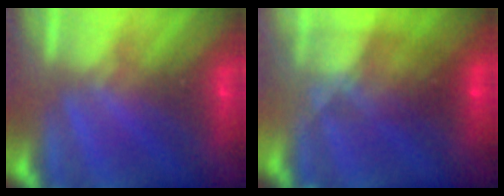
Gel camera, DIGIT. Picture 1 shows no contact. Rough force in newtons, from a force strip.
{"total": 6.9}